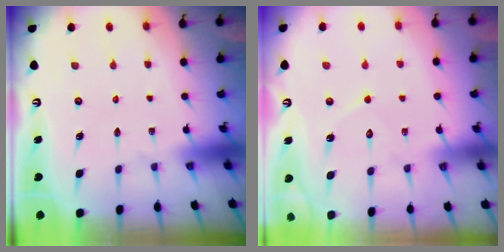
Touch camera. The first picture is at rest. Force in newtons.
{"total": 6.3, "press": 6.3, "slide": 0.5}